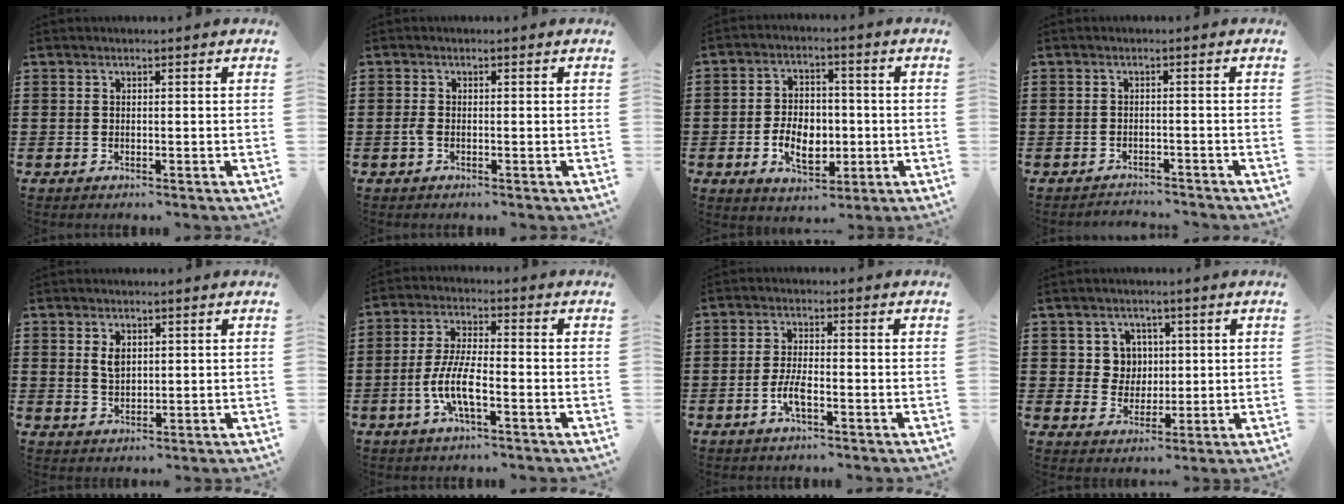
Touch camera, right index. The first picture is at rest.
{"total": 1.3, "force": [-0.6, 0.5, 1.1], "torque": [-0.028, -0.003, -0.013]}
{"total": 7.1, "force": [-1.6, 4.8, 5.0], "torque": [-0.090, 0.001, -0.033]}
{"total": 2.0, "force": [-2.0, 0.0, -0.2], "torque": [-0.004, 0.000, -0.044]}
{"total": 2.6, "force": [0.9, 1.5, 1.9], "torque": [-0.041, 0.004, 0.017]}
{"total": 7.4, "force": [-2.8, 1.8, 6.6], "torque": [-0.150, -0.012, -0.058]}
{"total": 3.8, "force": [-1.6, 1.0, 3.3], "torque": [-0.077, -0.003, -0.034]}
{"total": 4.8, "force": [1.3, 4.5, 1.2], "torque": [-0.046, 0.016, 0.021]}